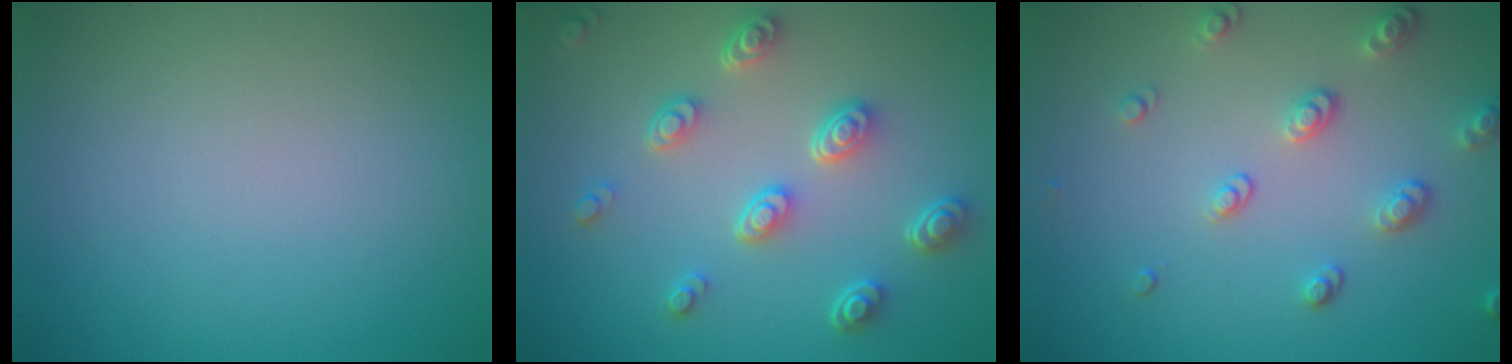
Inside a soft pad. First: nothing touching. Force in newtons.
{"total": 4.5, "press": 3.4, "slide": 2.9}
{"total": 2.6, "press": 2.6, "slide": 0.6}